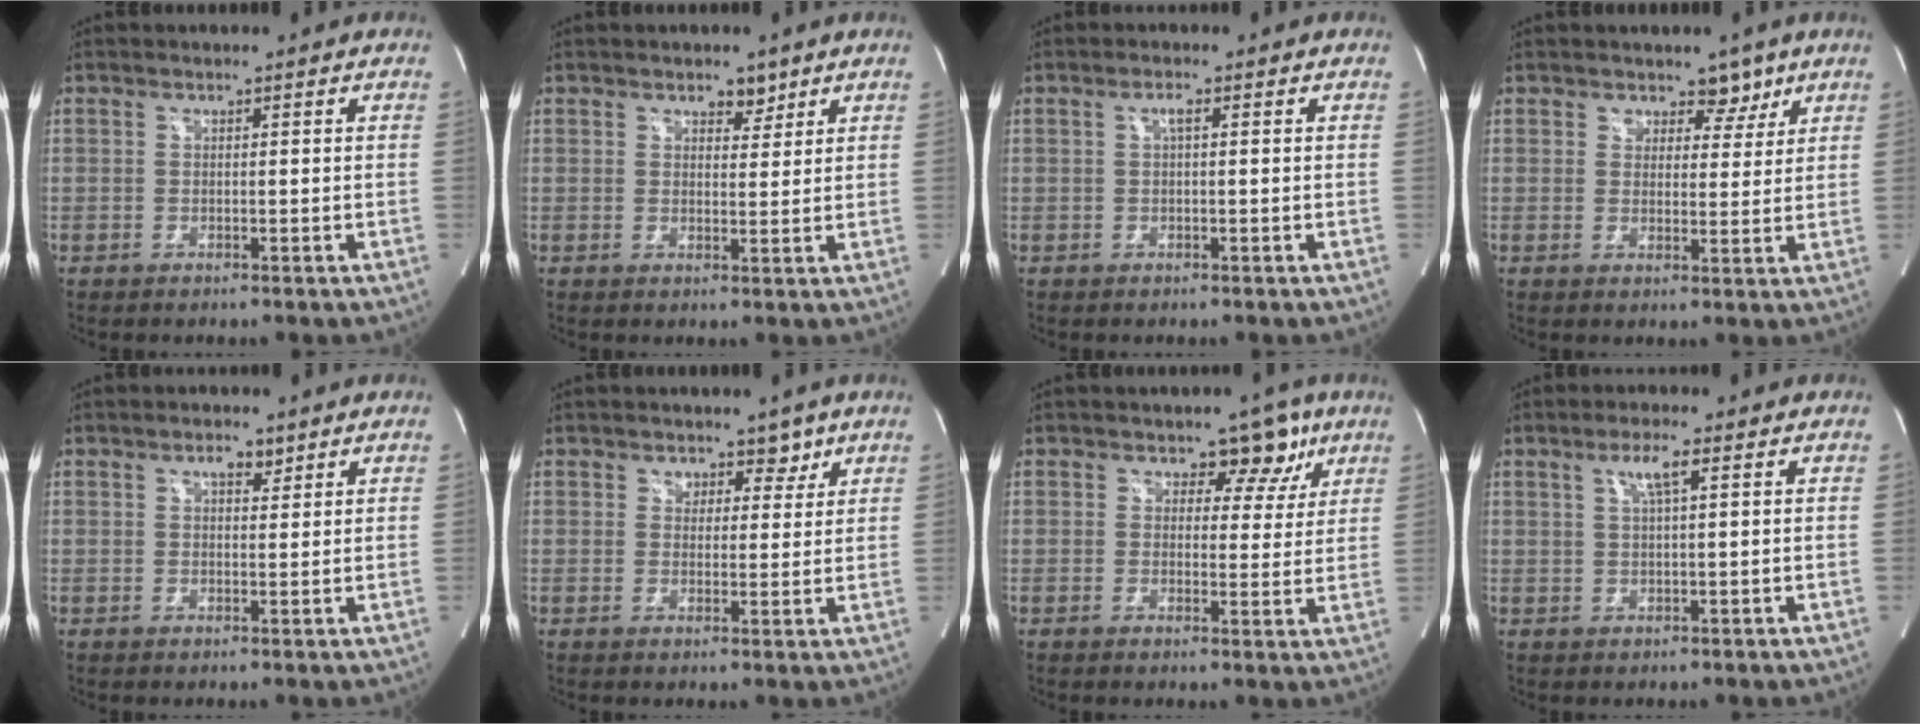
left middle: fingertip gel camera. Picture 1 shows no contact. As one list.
[{"total": 2.6, "force": [1.8, 1.5, 1.1], "torque": [-0.014, 0.000, 0.029]}, {"total": 1.2, "force": [0.3, 0.2, 1.2], "torque": [-0.024, 0.004, 0.005]}, {"total": 3.8, "force": [2.7, 2.5, 1.1], "torque": [0.000, -0.002, 0.037]}, {"total": 2.2, "force": [1.4, 1.0, 1.4], "torque": [-0.025, 0.004, 0.023]}, {"total": 3.3, "force": [2.2, 2.3, 0.9], "torque": [0.001, 0.000, 0.031]}, {"total": 5.5, "force": [3.3, 3.7, 2.4], "torque": [-0.006, 0.007, 0.038]}, {"total": 3.4, "force": [1.5, 0.1, 3.1], "torque": [-0.060, 0.003, 0.028]}]